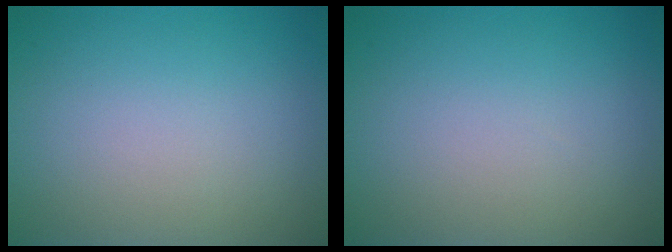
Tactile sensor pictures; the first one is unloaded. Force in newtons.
{"total": 0.0}